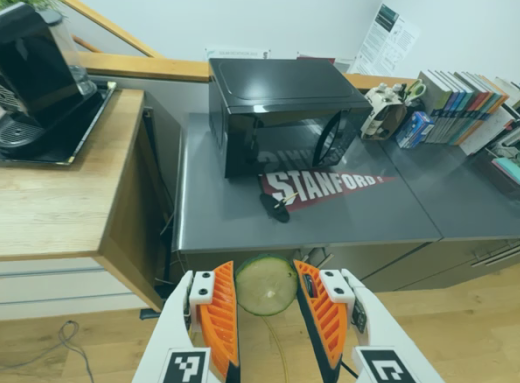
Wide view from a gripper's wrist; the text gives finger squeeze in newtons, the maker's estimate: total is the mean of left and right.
{"total": 8.0, "left": 7.8, "right": 8.3}